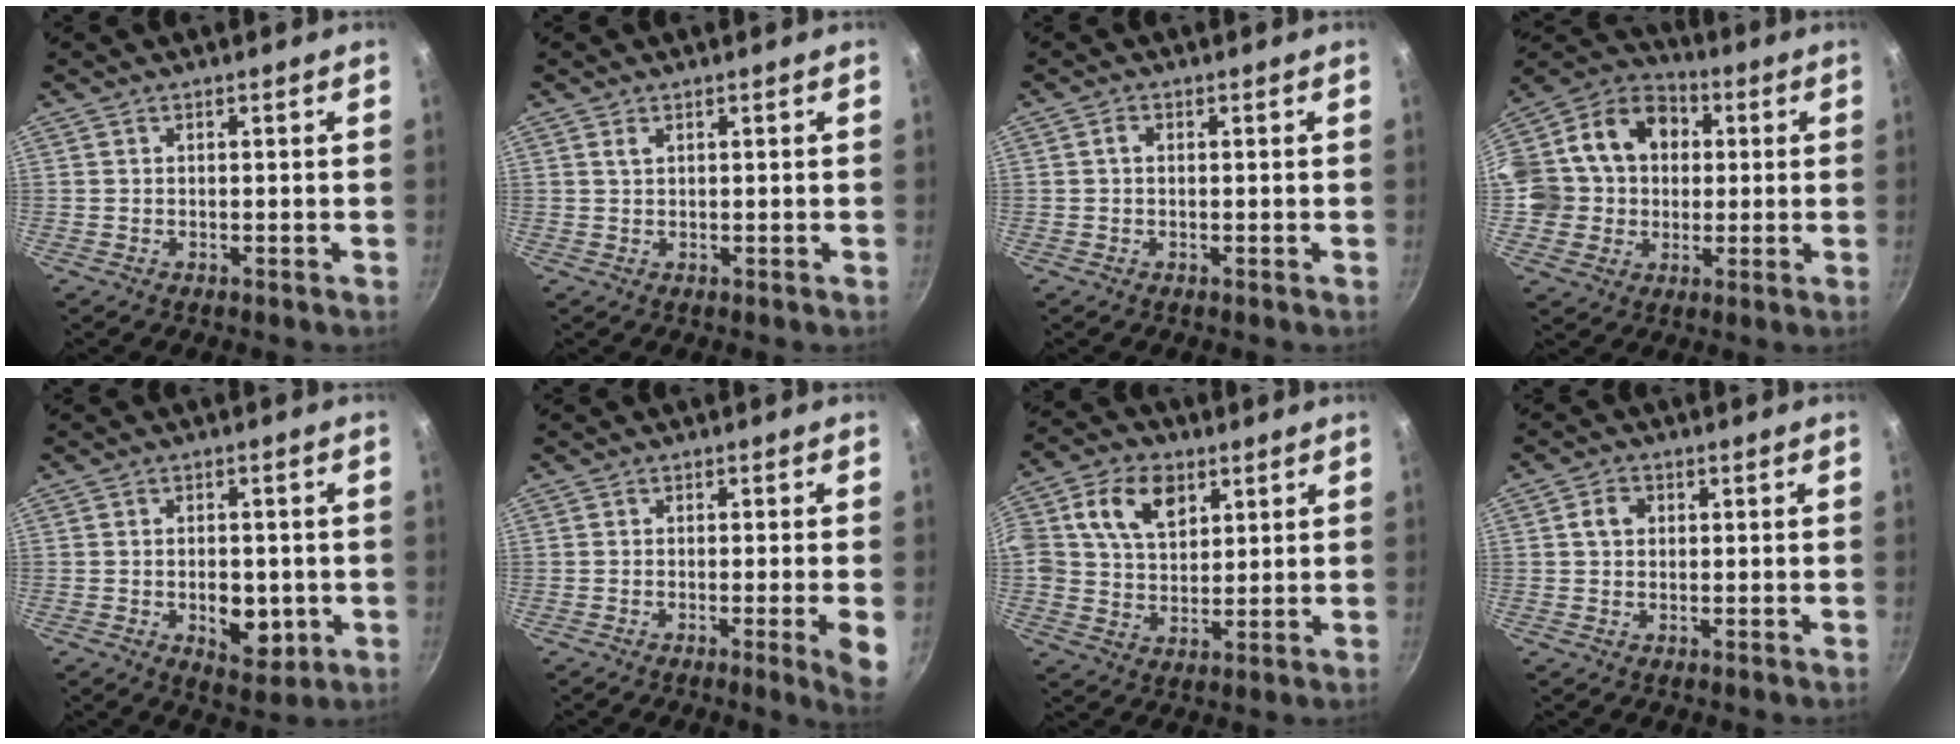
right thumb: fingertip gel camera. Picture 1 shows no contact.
{"total": 1.0, "force": [0.5, 0.5, 0.7], "torque": [-0.013, 0.000, 0.011]}
{"total": 1.3, "force": [0.2, 0.8, 0.9], "torque": [-0.017, 0.005, 0.002]}
{"total": 18.1, "force": [1.8, 15.5, 9.1], "torque": [-0.142, 0.042, 0.023]}
{"total": 7.9, "force": [-1.6, 4.8, 6.1], "torque": [-0.060, -0.004, -0.015]}
{"total": 5.5, "force": [-1.6, 0.1, 5.3], "torque": [-0.071, 0.002, -0.023]}
{"total": 11.2, "force": [4.3, 7.8, 6.9], "torque": [-0.101, -0.004, 0.071]}
{"total": 3.0, "force": [0.5, 2.4, 1.7], "torque": [-0.020, 0.006, 0.005]}